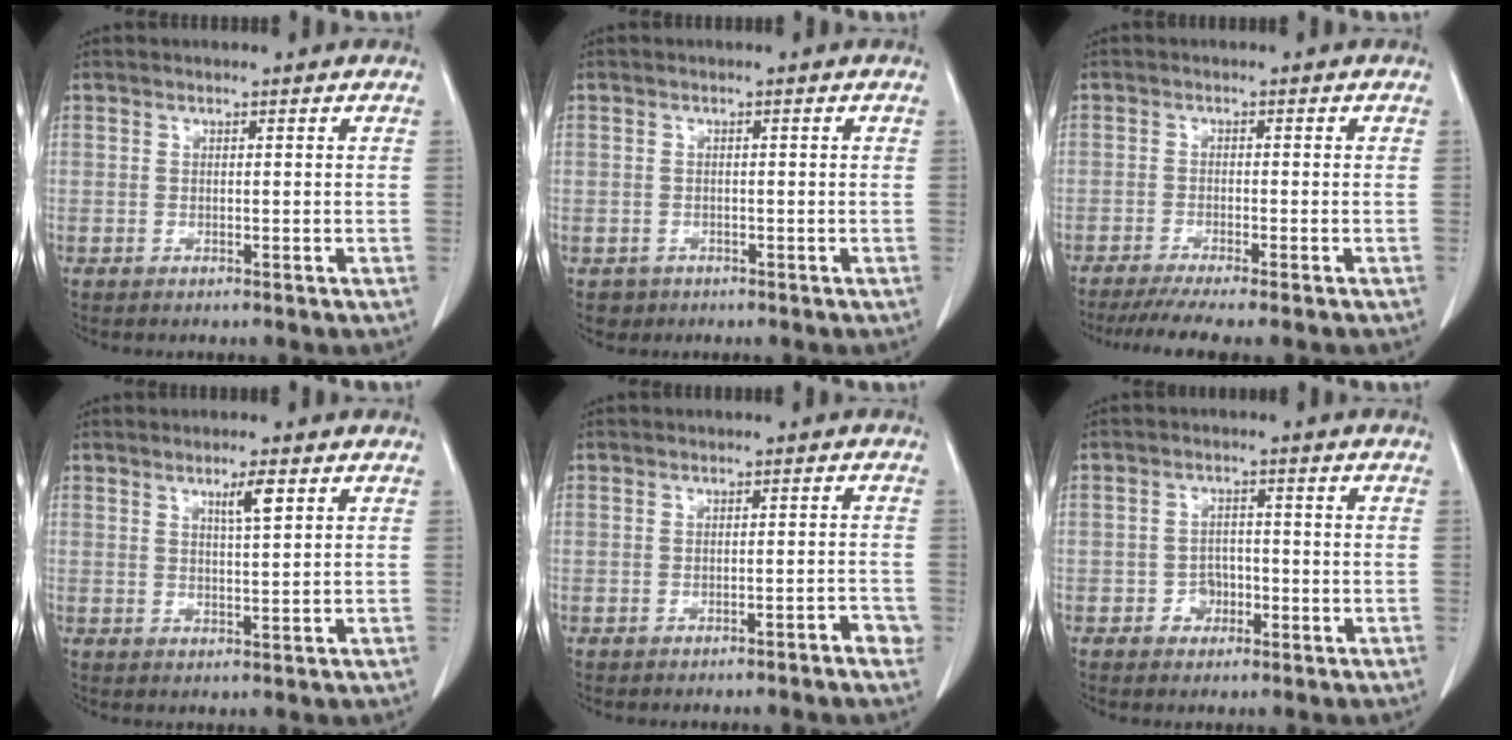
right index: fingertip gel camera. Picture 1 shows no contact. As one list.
[{"total": 2.3, "force": [-1.1, 2.0, 0.0], "torque": [0.002, 0.006, -0.015]}, {"total": 8.3, "force": [-7.1, -0.1, 4.4], "torque": [-0.051, -0.015, -0.109]}, {"total": 3.0, "force": [1.6, 0.0, 2.5], "torque": [-0.040, -0.002, 0.026]}, {"total": 2.2, "force": [-1.4, 0.5, 1.6], "torque": [-0.014, 0.006, -0.018]}, {"total": 2.9, "force": [-1.3, 2.3, 1.1], "torque": [-0.007, 0.009, -0.020]}]